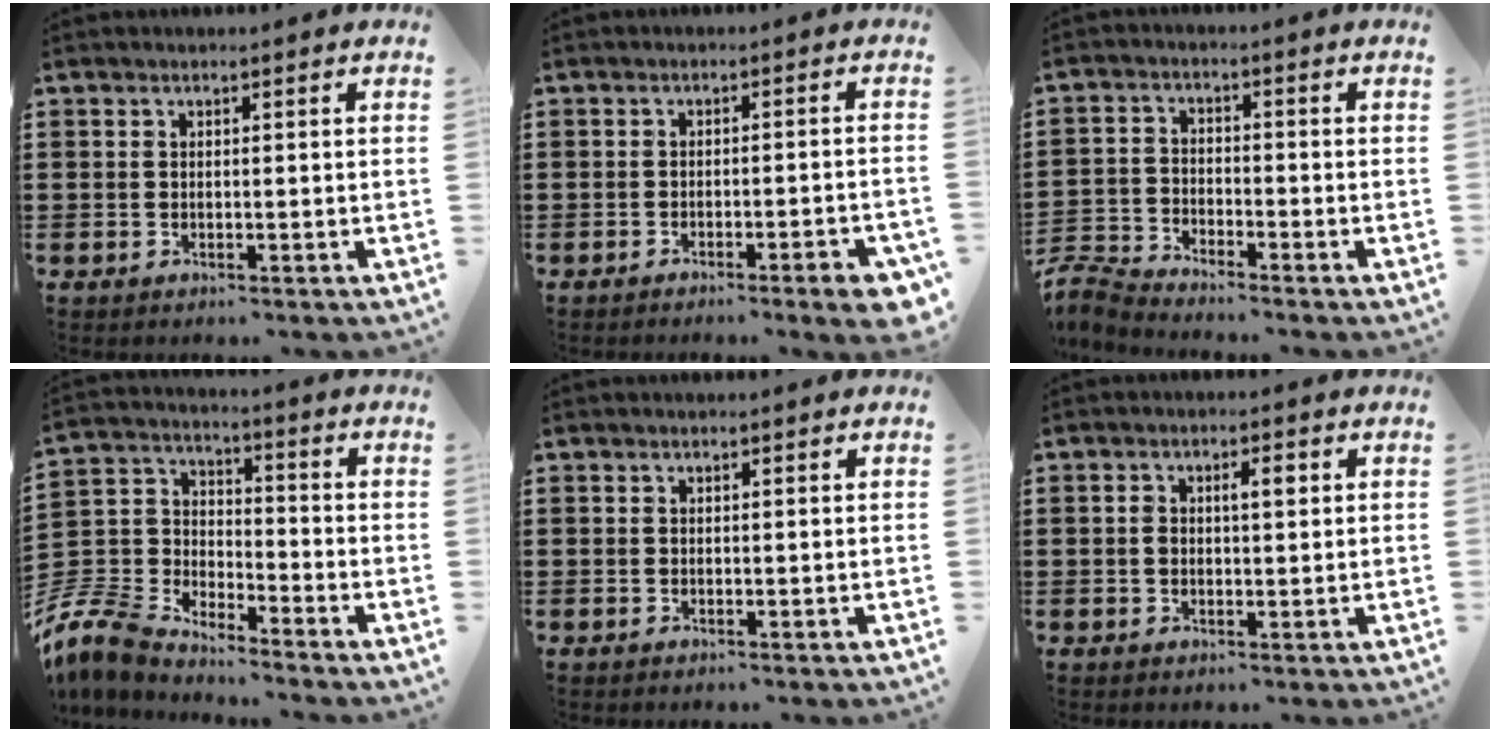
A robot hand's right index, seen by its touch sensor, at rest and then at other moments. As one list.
[{"total": 3.6, "force": [-2.6, 0.1, 2.5], "torque": [-0.039, -0.007, -0.045]}, {"total": 3.8, "force": [-3.8, 0.2, 0.3], "torque": [-0.033, -0.009, -0.086]}, {"total": 7.7, "force": [-7.1, 2.4, 1.7], "torque": [-0.080, -0.005, -0.152]}, {"total": 0.0}, {"total": 3.0, "force": [0.5, 1.1, 2.8], "torque": [-0.047, 0.003, 0.003]}]